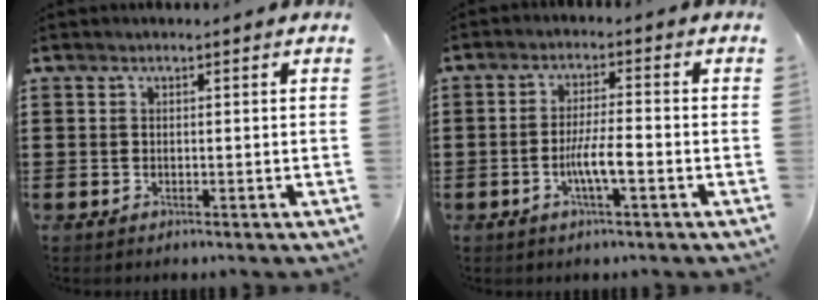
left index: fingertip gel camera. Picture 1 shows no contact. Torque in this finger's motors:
{"motor_torque": [0.75, 0.25, 0.16, 0.11]}